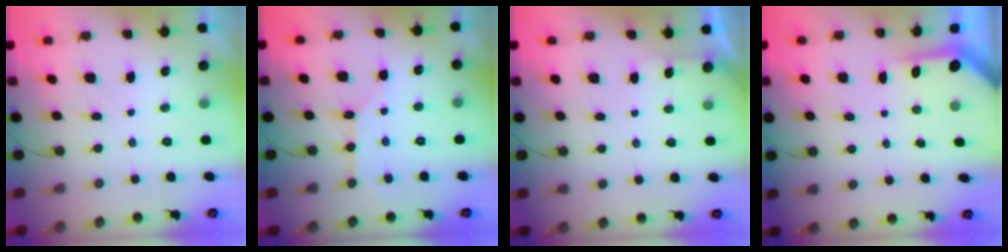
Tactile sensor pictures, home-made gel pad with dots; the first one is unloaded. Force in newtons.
{"total": 2.7, "press": 2.7, "slide": 0.3}
{"total": 2.1, "press": 2.1, "slide": 0.2}
{"total": 3.8, "press": 3.8, "slide": 0.3}